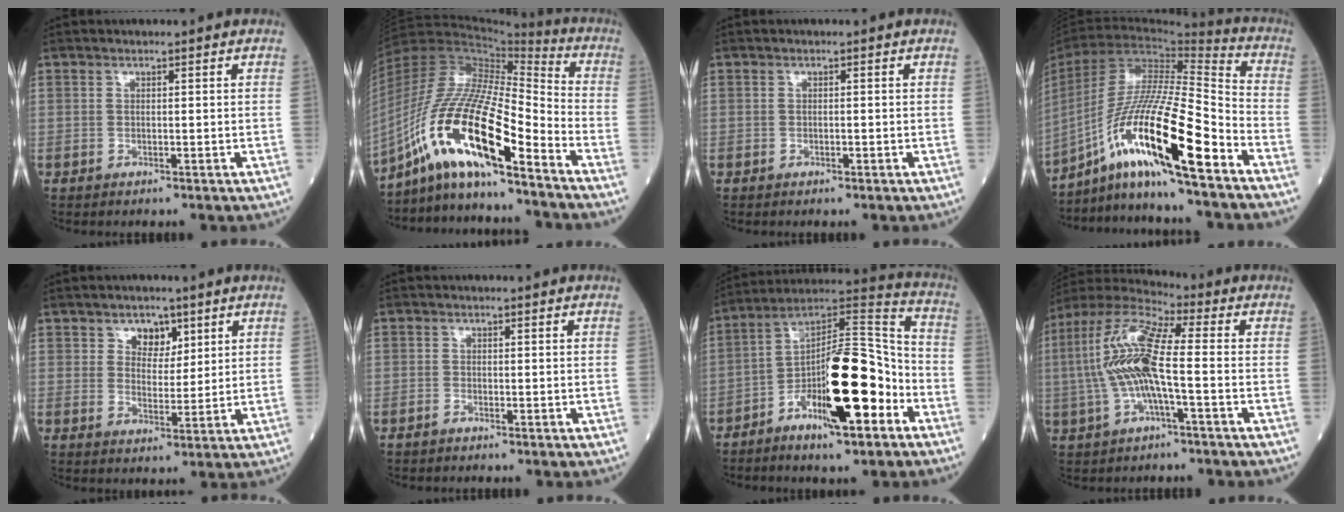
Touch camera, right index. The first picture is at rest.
{"total": 18.4, "force": [-11.5, 2.6, 14.2], "torque": [-0.292, -0.007, -0.210]}
{"total": 0.8, "force": [-0.2, 0.3, 0.8], "torque": [-0.016, -0.002, -0.003]}
{"total": 19.7, "force": [-11.3, 0.8, 16.1], "torque": [-0.335, -0.019, -0.212]}
{"total": 4.3, "force": [2.4, 2.9, 2.0], "torque": [-0.025, 0.003, 0.042]}
{"total": 0.6, "force": [-0.6, 0.2, 0.2], "torque": [-0.001, 0.000, -0.011]}
{"total": 18.8, "force": [-7.1, 4.5, 16.8], "torque": [-0.292, 0.013, -0.113]}
{"total": 13.6, "force": [-0.8, 2.4, 13.3], "torque": [-0.285, 0.018, -0.023]}